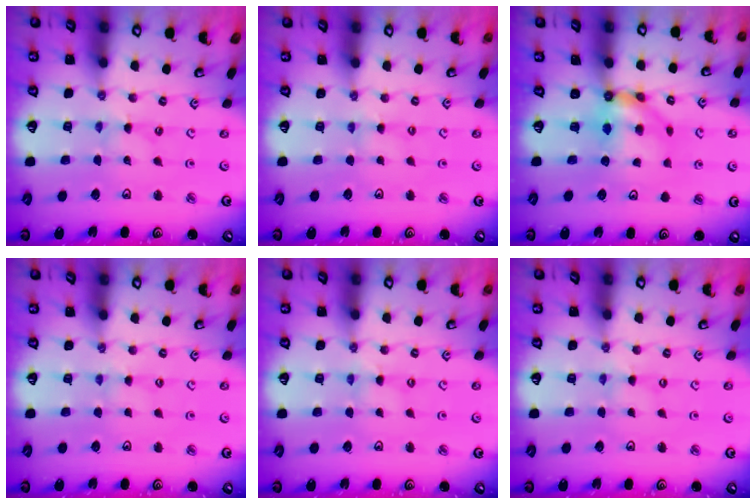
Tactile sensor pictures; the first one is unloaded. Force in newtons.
{"total": 2.9, "press": 2.9, "slide": 0.3}
{"total": 7.3, "press": 7.3, "slide": 0.5}
{"total": 1.2, "press": 1.2, "slide": 0.2}
{"total": 0.6, "press": 0.6, "slide": 0.1}
{"total": 0.0}